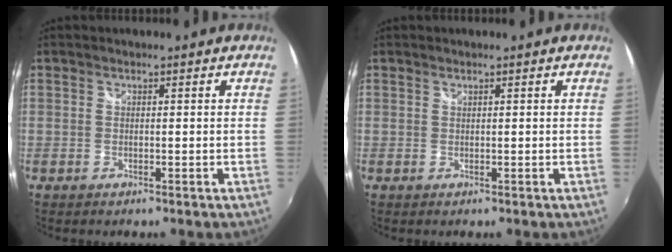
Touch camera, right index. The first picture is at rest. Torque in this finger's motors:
{"motor_torque": [-0.05, -0.01, -0.04, -0.01]}